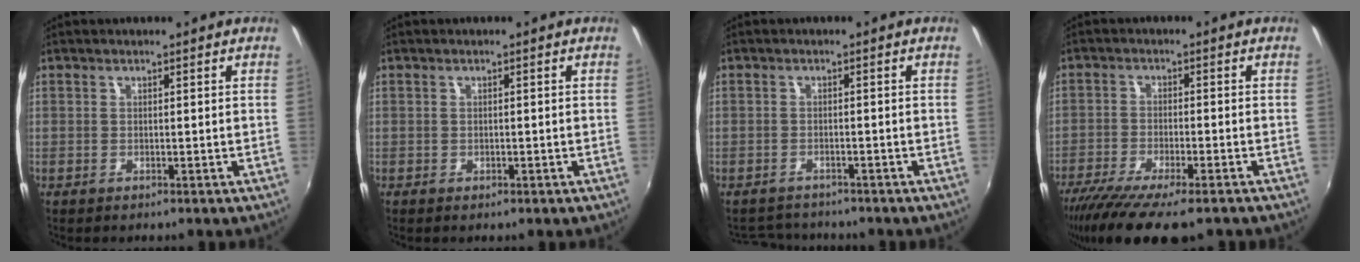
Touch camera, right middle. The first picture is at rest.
{"total": 0.7, "force": [-0.4, 0.5, 0.2], "torque": [-0.003, -0.005, -0.008]}
{"total": 5.1, "force": [-4.8, 1.6, 0.8], "torque": [-0.026, 0.001, -0.074]}
{"total": 13.9, "force": [-10.8, 2.7, 8.4], "torque": [-0.173, -0.052, -0.178]}